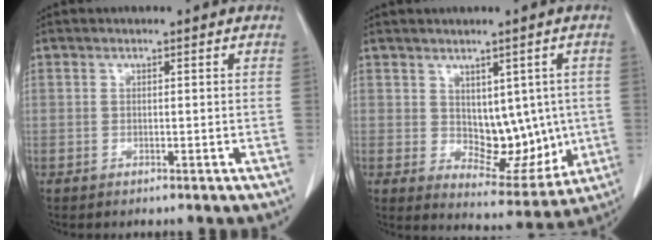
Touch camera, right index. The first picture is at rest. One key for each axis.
{"total": 9.3, "fx": 0.4, "fy": 5.6, "fz": 7.4, "tx": -0.081, "ty": 0.000, "tz": 0.029}